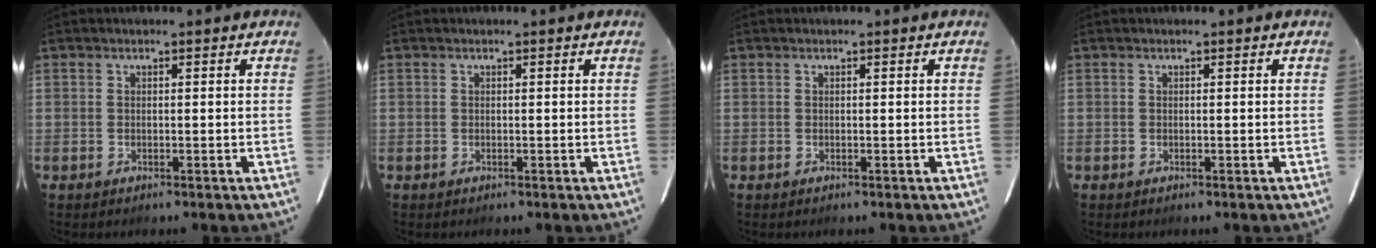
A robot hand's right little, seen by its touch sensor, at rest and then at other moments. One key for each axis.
{"total": 0.0}
{"total": 0.0}
{"total": 0.0}